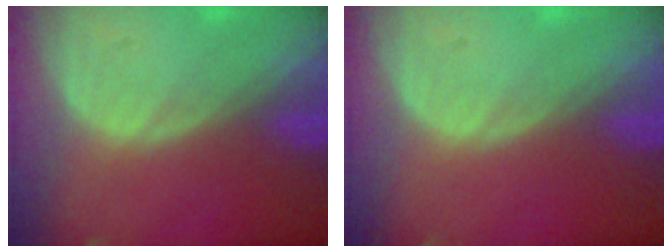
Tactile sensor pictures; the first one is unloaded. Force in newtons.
{"total": 0.0}